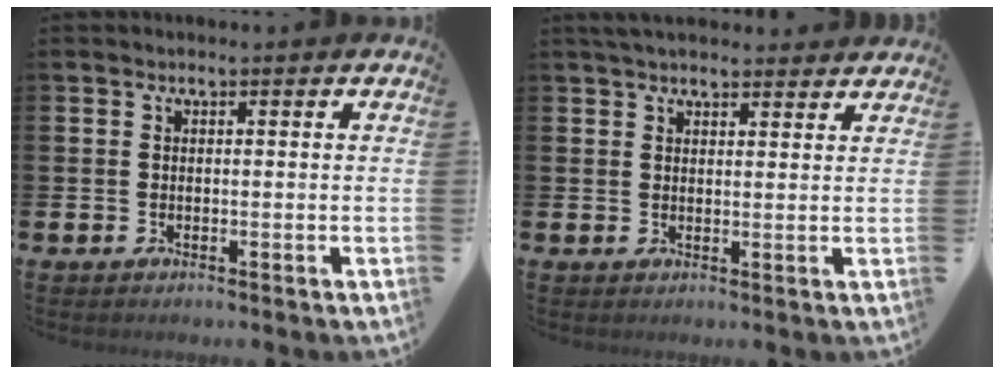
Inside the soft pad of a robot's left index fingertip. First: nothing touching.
{"total": 3.4, "force": [3.2, 0.8, 0.9], "torque": [-0.022, -0.009, 0.059]}